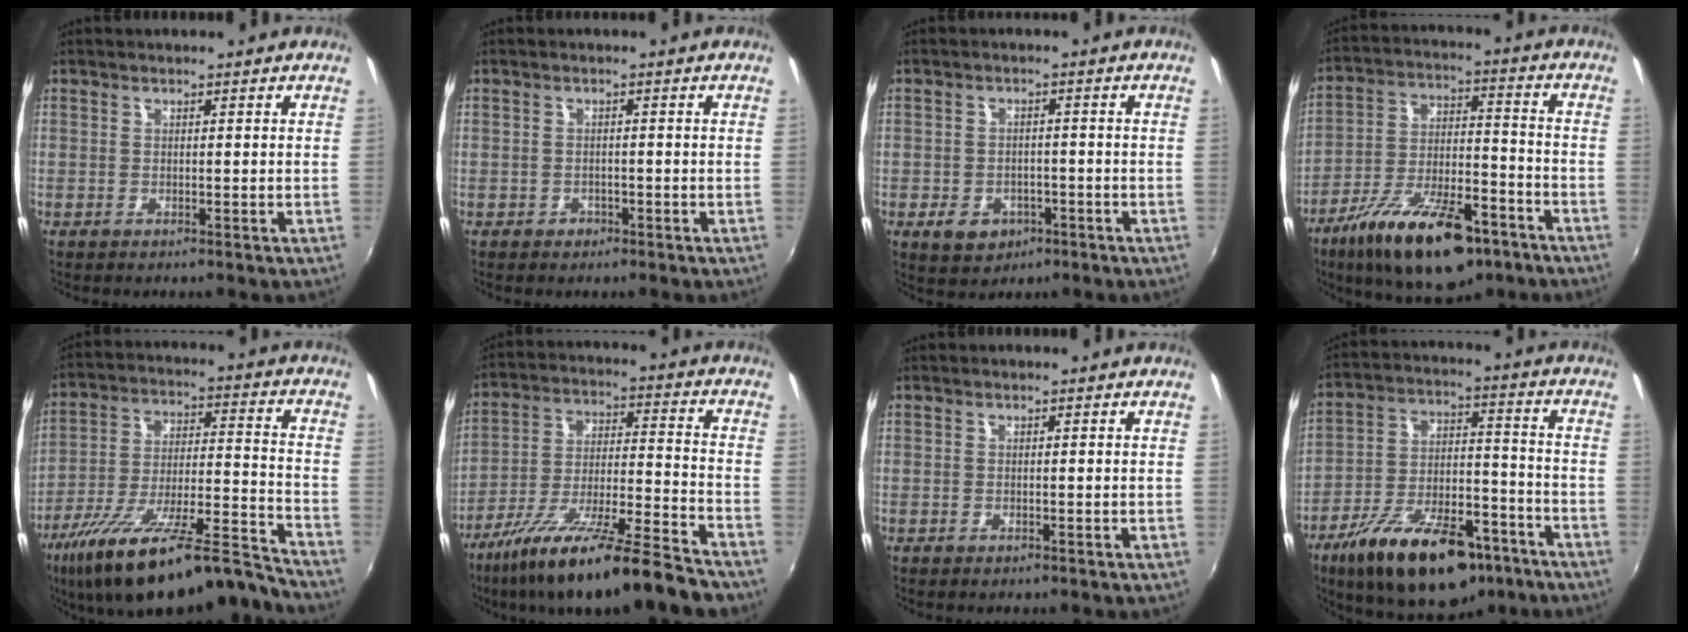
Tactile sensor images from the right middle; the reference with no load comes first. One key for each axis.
{"total": 1.6, "fx": -0.9, "fy": 1.3, "fz": 0.2, "tx": -0.006, "ty": -0.001, "tz": -0.012}
{"total": 6.2, "fx": -3.0, "fy": 4.7, "fz": 2.7, "tx": -0.071, "ty": -0.002, "tz": -0.037}
{"total": 19.9, "fx": -12.7, "fy": 7.7, "fz": 13.3, "tx": -0.237, "ty": -0.021, "tz": -0.201}
{"total": 23.5, "fx": -19.4, "fy": 3.6, "fz": 12.8, "tx": -0.224, "ty": -0.037, "tz": -0.308}
{"total": 21.7, "fx": -16.9, "fy": 2.5, "fz": 13.4, "tx": -0.240, "ty": -0.044, "tz": -0.271}
{"total": 0.0}
{"total": 22.3, "fx": -14.2, "fy": 9.7, "fz": 14.2, "tx": -0.247, "ty": -0.012, "tz": -0.215}